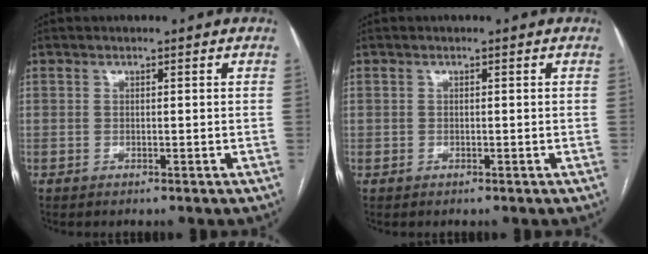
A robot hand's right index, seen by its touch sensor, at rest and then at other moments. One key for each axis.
{"total": 0.0}